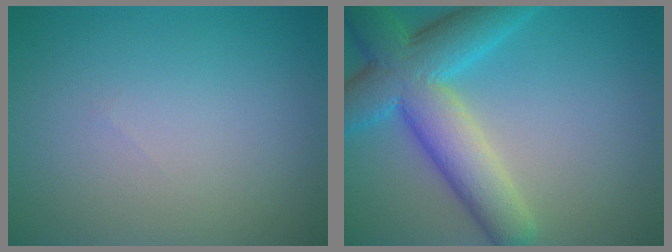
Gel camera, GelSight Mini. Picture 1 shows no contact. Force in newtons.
{"total": 9.0, "press": 9.0, "slide": 0.7}